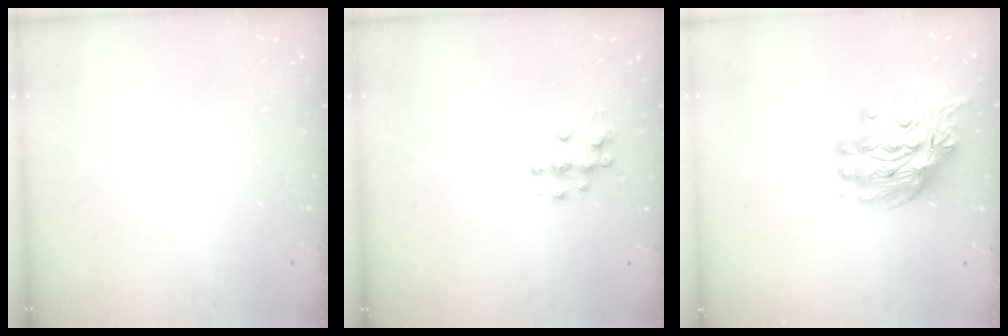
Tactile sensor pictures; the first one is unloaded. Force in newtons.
{"total": 5.9, "press": 5.9, "slide": 0.4}
{"total": 14.5, "press": 14.4, "slide": 1.3}